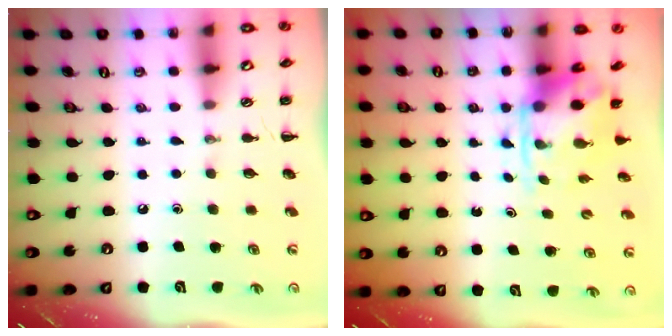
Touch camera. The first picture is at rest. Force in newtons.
{"total": 3.8, "press": 3.6, "slide": 0.9}